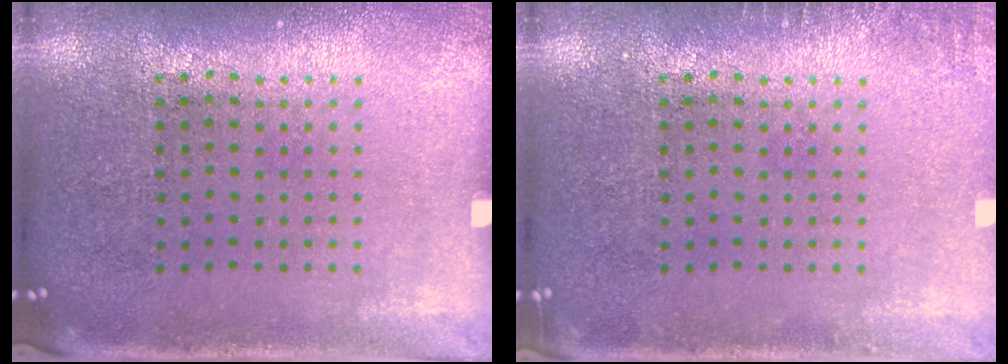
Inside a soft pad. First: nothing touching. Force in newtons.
{"total": 1.1, "press": 1.1, "slide": 0.2}